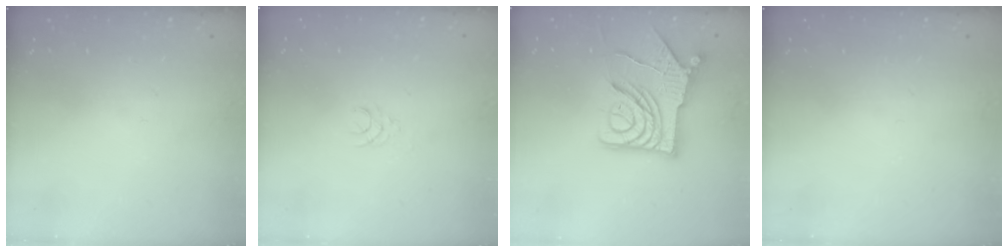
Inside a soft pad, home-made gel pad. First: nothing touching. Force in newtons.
{"total": 2.5, "press": 2.5, "slide": 0.2}
{"total": 12.8, "press": 12.8, "slide": 1.2}
{"total": 0.0}